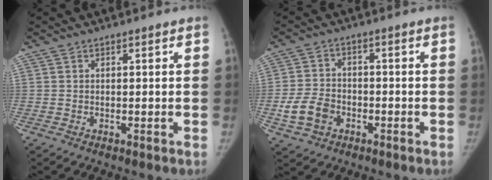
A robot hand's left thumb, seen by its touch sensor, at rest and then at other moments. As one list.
[{"total": 6.9, "force": [-2.6, 5.1, 3.8], "torque": [-0.068, 0.017, -0.044]}]